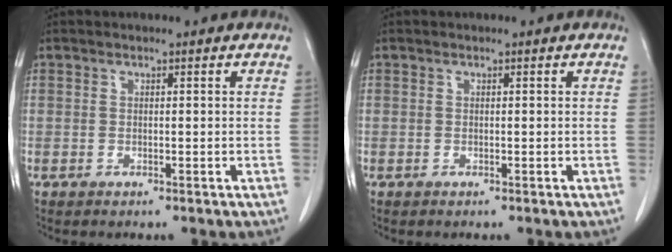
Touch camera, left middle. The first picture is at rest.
{"total": 0.0}